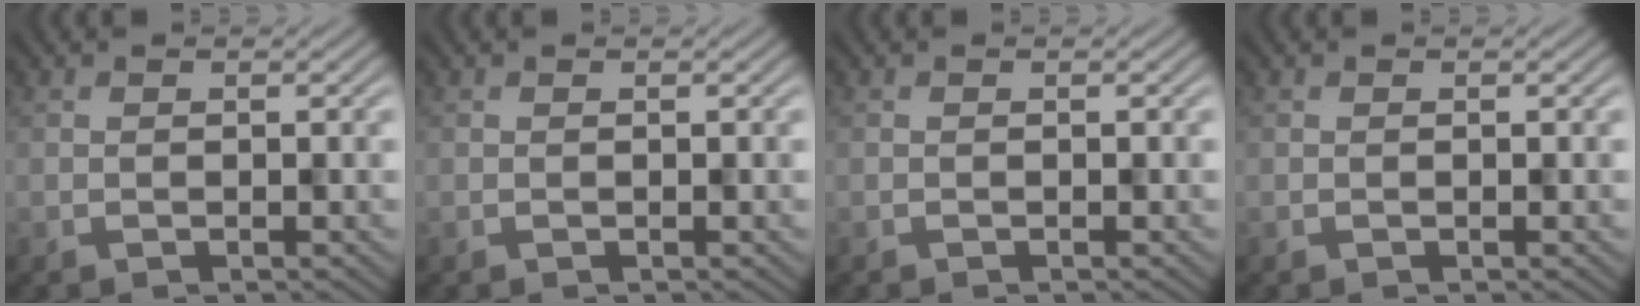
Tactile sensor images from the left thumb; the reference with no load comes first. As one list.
[{"total": 0.0}, {"total": 0.0}, {"total": 0.0}]